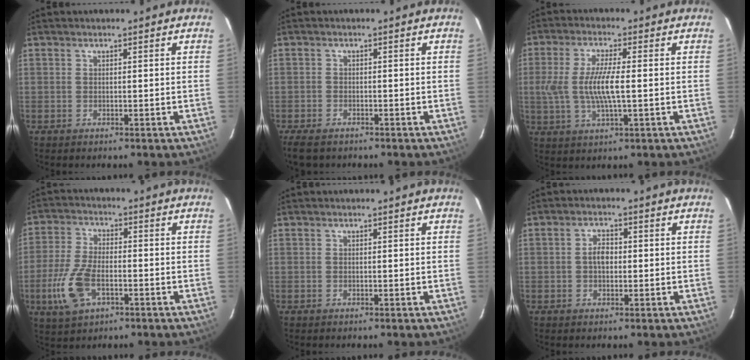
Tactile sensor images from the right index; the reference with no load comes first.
{"total": 5.6, "force": [-4.3, 2.6, 2.3], "torque": [-0.068, -0.016, -0.076]}
{"total": 8.7, "force": [-0.5, 1.7, 8.6], "torque": [-0.171, -0.005, -0.008]}
{"total": 10.4, "force": [-3.8, 5.3, 8.1], "torque": [-0.187, -0.007, -0.071]}
{"total": 0.0}
{"total": 2.8, "force": [-0.2, 1.9, 2.0], "torque": [-0.036, 0.008, -0.004]}